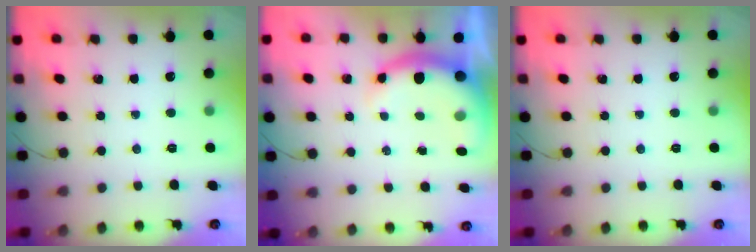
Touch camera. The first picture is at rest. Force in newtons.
{"total": 7.9, "press": 7.8, "slide": 1.5}
{"total": 0.0}